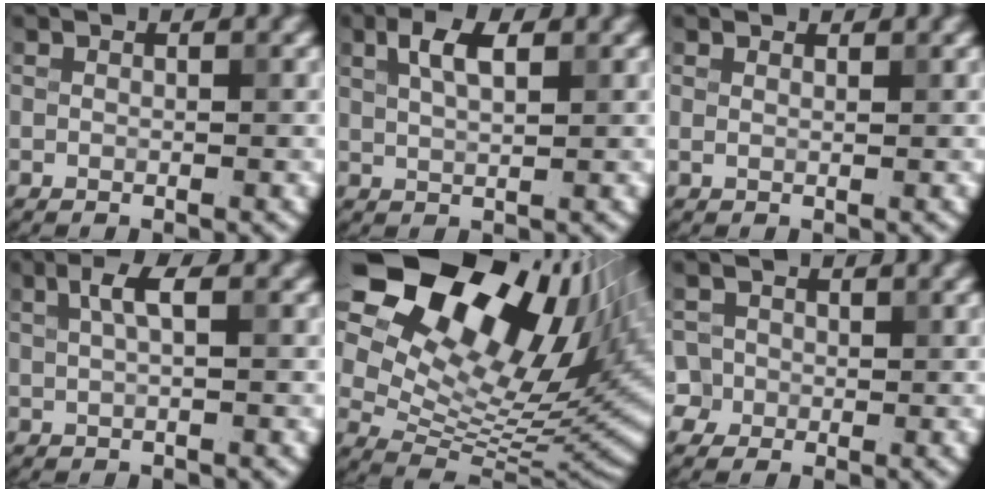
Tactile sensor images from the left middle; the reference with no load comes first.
{"total": 2.9, "force": [1.3, 1.1, 2.4], "torque": [-0.047, 0.005, 0.024]}
{"total": 1.0, "force": [0.9, 0.3, 0.3], "torque": [-0.010, -0.004, 0.009]}
{"total": 2.2, "force": [0.8, 0.6, 2.0], "torque": [-0.036, 0.005, 0.014]}
{"total": 18.8, "force": [10.3, 10.4, 11.7], "torque": [-0.199, 0.033, 0.171]}
{"total": 2.5, "force": [0.1, 2.4, 0.6], "torque": [-0.005, 0.021, -0.004]}